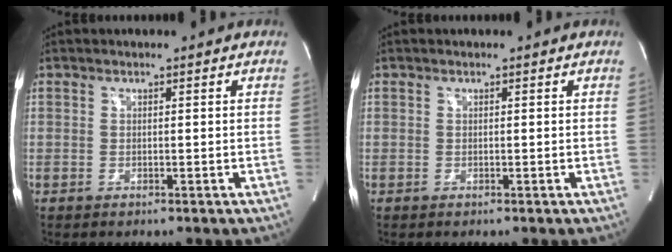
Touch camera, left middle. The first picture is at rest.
{"total": 0.0}